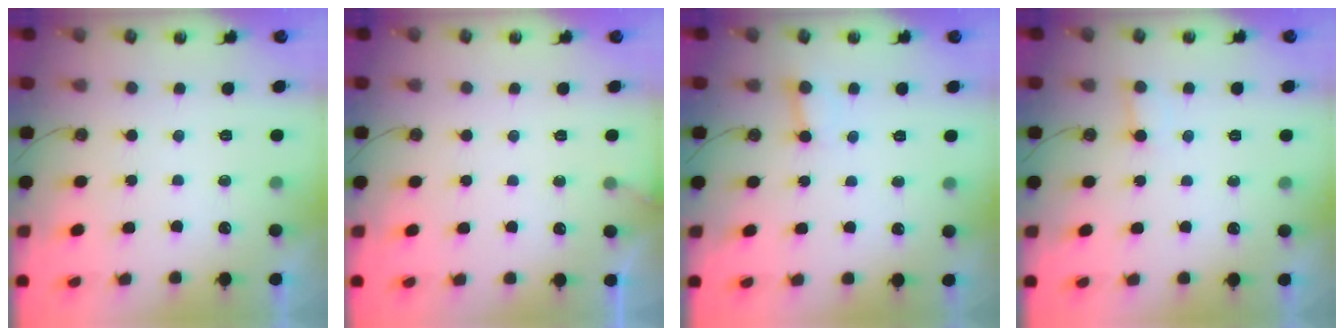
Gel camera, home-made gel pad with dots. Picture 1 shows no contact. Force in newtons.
{"total": 2.2, "press": 2.2, "slide": 0.1}
{"total": 2.7, "press": 2.7, "slide": 0.3}
{"total": 4.5, "press": 4.4, "slide": 0.5}